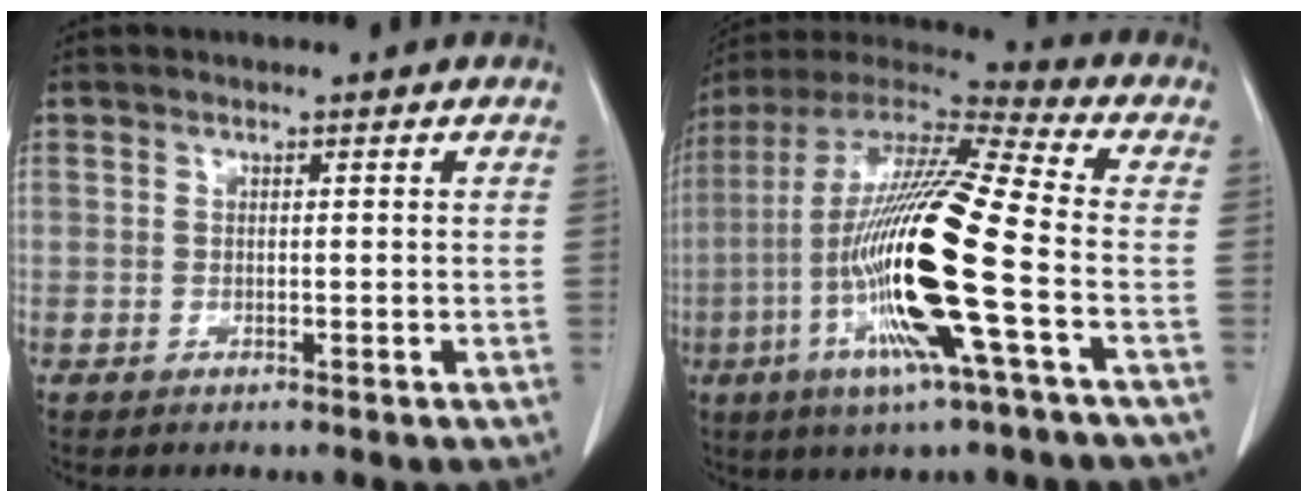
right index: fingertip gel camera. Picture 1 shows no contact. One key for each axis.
{"total": 21.2, "fx": -5.2, "fy": 0.7, "fz": 20.5, "tx": -0.428, "ty": -0.022, "tz": -0.108}